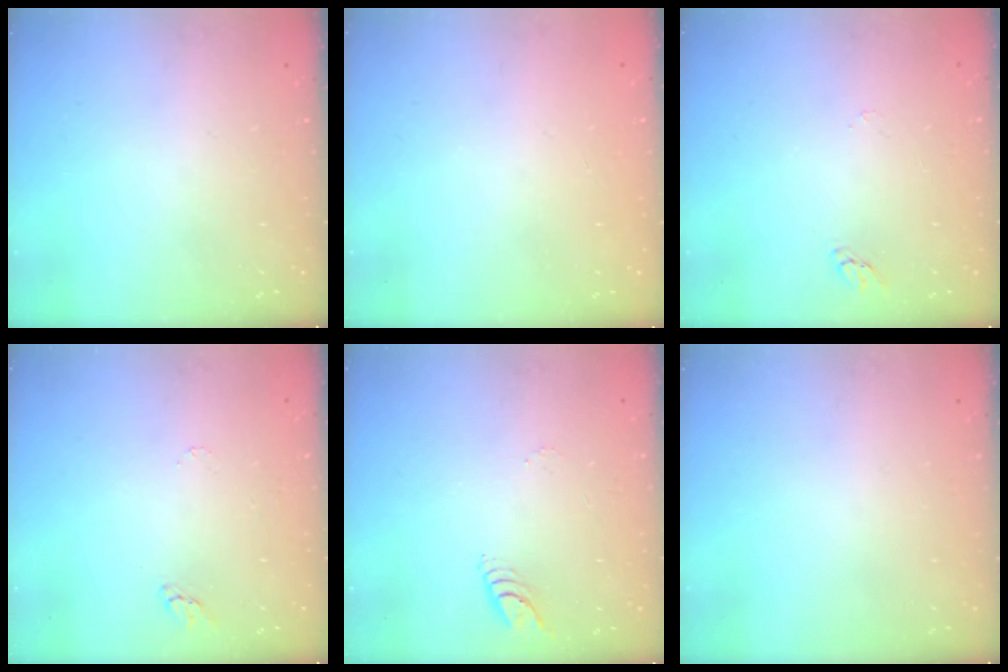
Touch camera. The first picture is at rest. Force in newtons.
{"total": 0.0}
{"total": 2.2, "press": 2.2, "slide": 0.2}
{"total": 2.9, "press": 2.9, "slide": 0.2}
{"total": 6.2, "press": 6.2, "slide": 0.6}
{"total": 0.0}